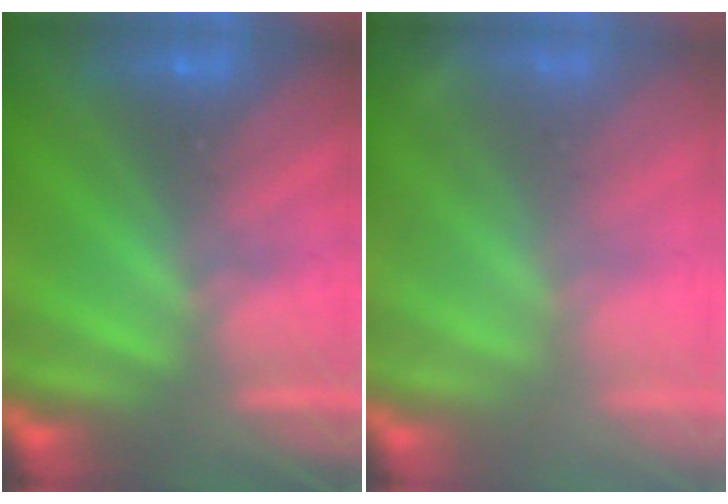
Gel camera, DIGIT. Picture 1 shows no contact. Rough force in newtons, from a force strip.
{"total": 1.4}